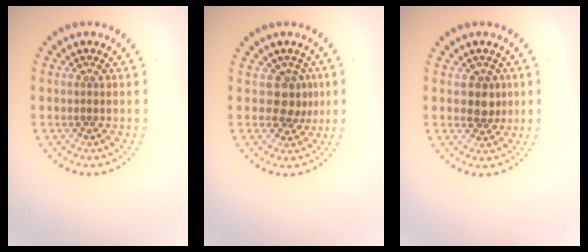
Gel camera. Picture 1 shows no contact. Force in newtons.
{"total": 2.4, "press": 2.0, "slide": 1.3}
{"total": 2.0, "press": 1.8, "slide": 0.9}